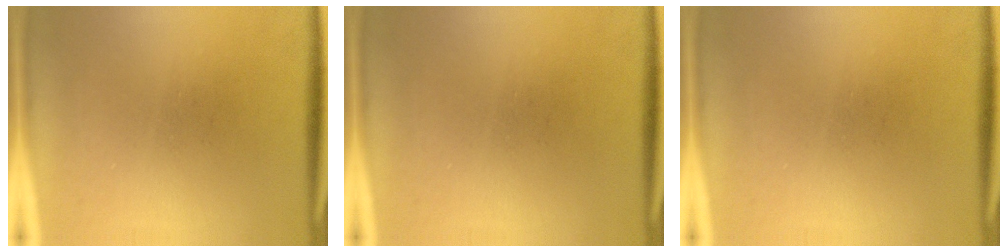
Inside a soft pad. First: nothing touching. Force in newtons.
{"total": 0.0}
{"total": 0.0}